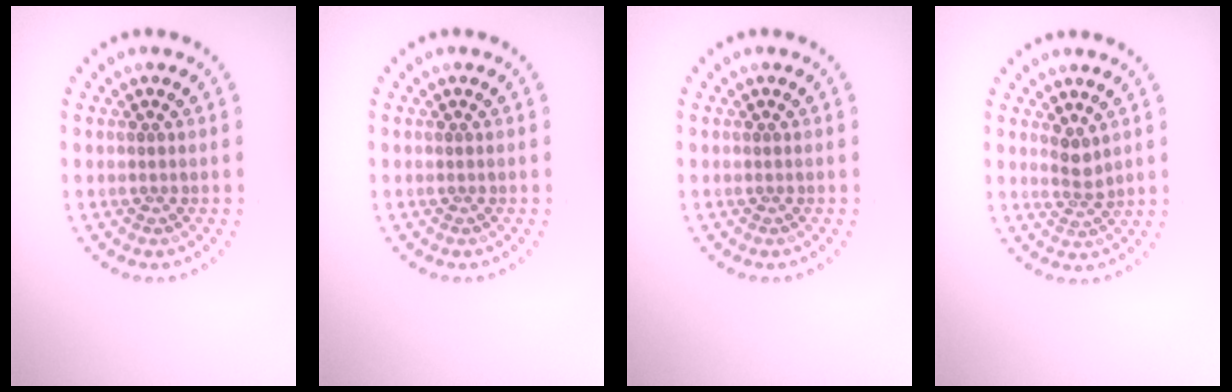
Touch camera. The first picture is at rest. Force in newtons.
{"total": 0.0}
{"total": 0.0}
{"total": 1.7, "press": 1.4, "slide": 1.0}